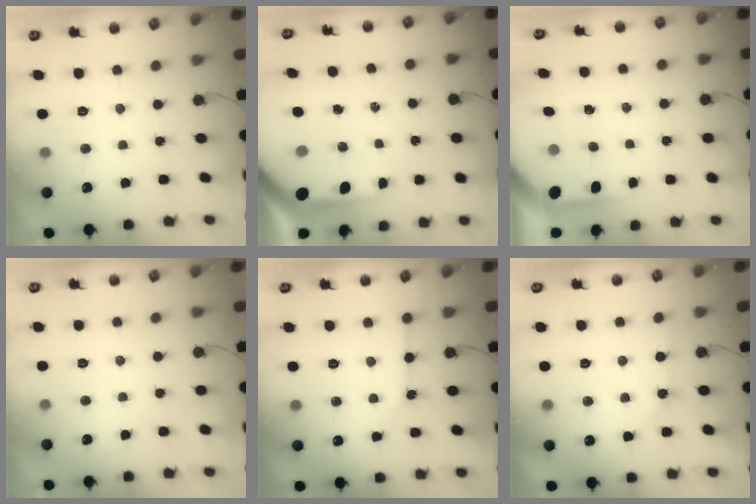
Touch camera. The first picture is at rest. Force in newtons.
{"total": 9.2, "press": 9.2, "slide": 1.0}
{"total": 4.2, "press": 4.2, "slide": 0.5}
{"total": 0.0}
{"total": 2.1, "press": 2.1, "slide": 0.3}
{"total": 4.1, "press": 4.0, "slide": 0.7}